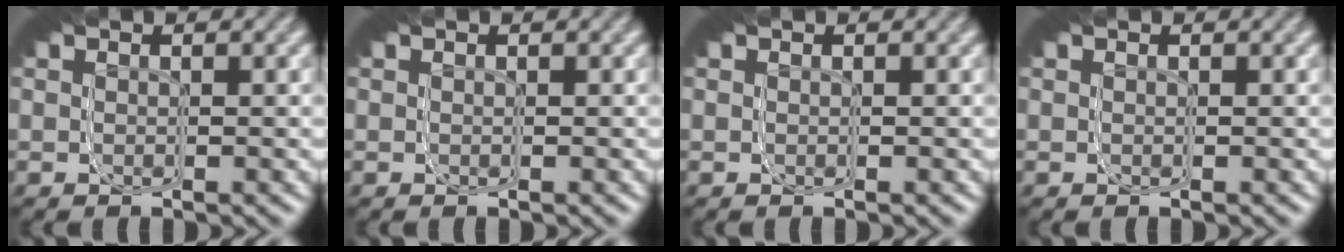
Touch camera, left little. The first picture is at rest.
{"total": 0.0}
{"total": 0.0}
{"total": 0.0}